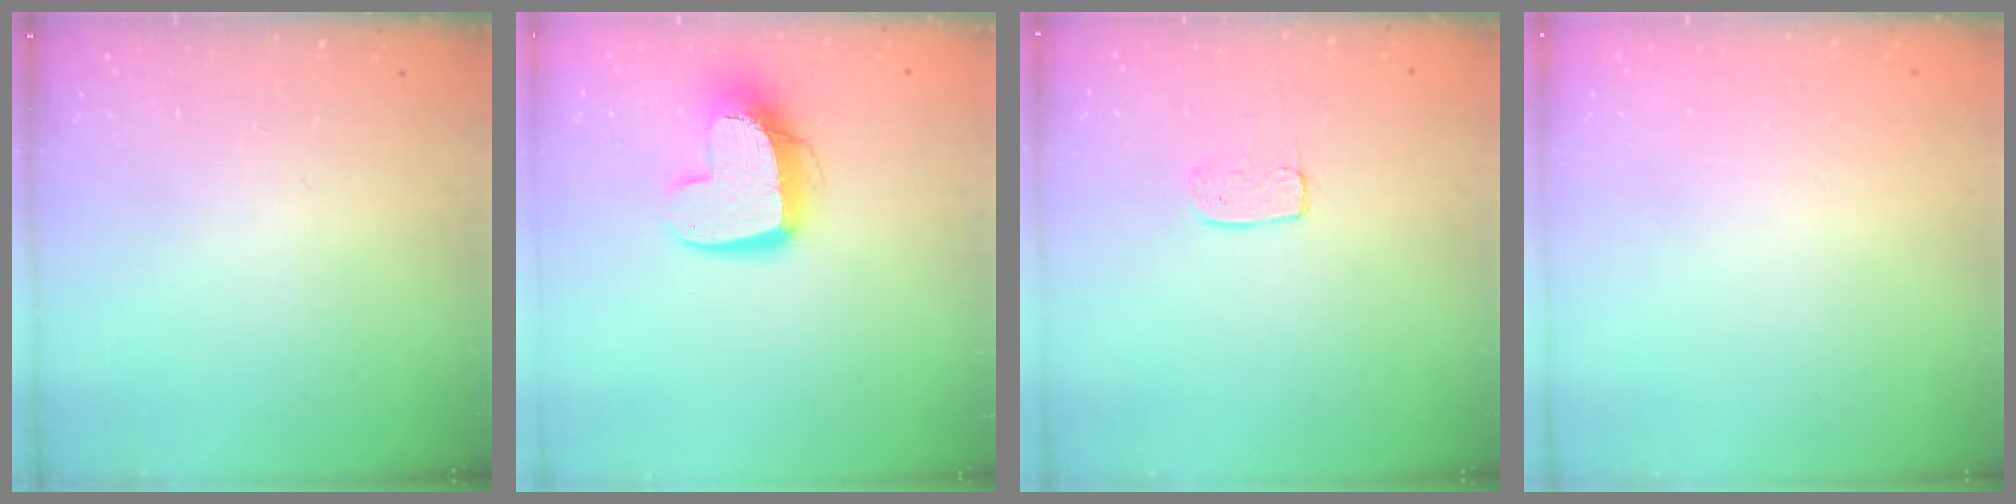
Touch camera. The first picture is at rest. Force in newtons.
{"total": 12.1, "press": 12.0, "slide": 1.2}
{"total": 5.0, "press": 5.0, "slide": 0.3}
{"total": 0.0}